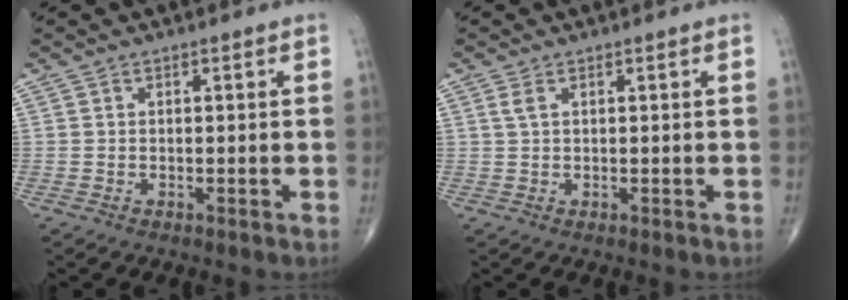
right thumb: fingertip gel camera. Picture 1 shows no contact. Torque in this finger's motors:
{"motor_torque": [-0.41, 0.18, 0.13, 0.00, 0.02]}